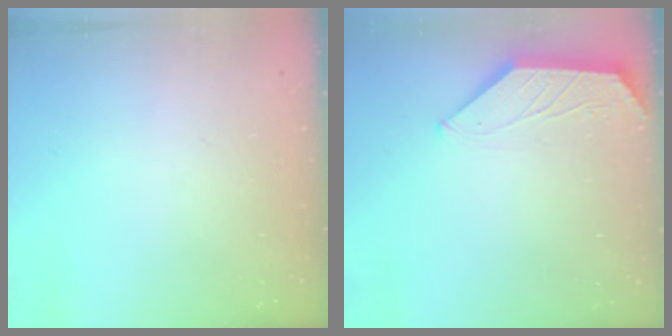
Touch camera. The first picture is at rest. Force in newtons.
{"total": 1.6, "press": 1.6, "slide": 0.3}